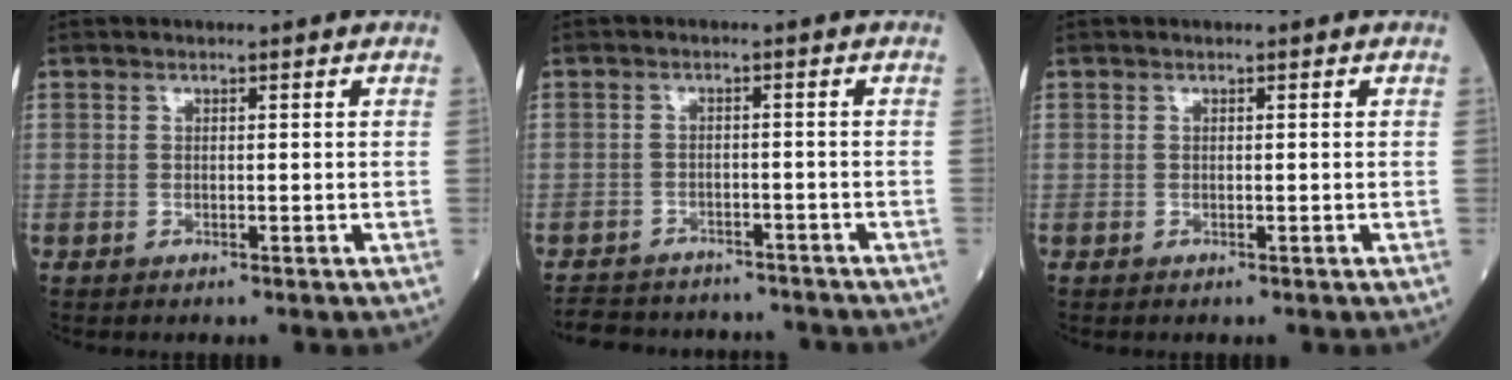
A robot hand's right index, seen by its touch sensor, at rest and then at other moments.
{"total": 11.7, "force": [-10.7, 4.0, 2.7], "torque": [-0.054, 0.011, -0.139]}
{"total": 0.0}